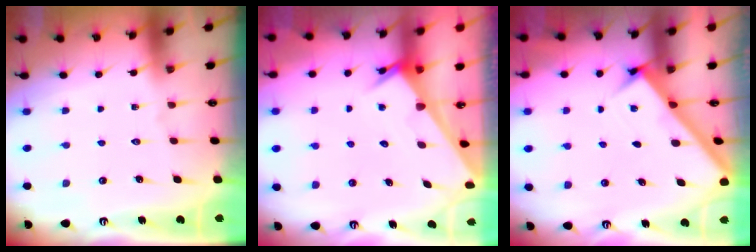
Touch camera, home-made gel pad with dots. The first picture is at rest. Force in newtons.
{"total": 2.4, "press": 2.4, "slide": 0.1}
{"total": 2.8, "press": 2.7, "slide": 0.4}